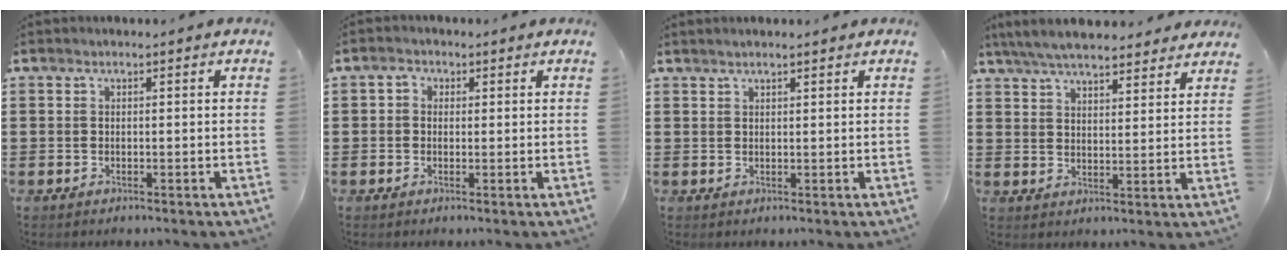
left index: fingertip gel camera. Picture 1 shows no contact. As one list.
[{"total": 1.5, "force": [0.0, 1.4, 0.6], "torque": [-0.014, 0.008, -0.003]}, {"total": 1.2, "force": [1.1, 0.0, 0.3], "torque": [-0.007, 0.002, 0.020]}, {"total": 6.3, "force": [5.9, 0.8, 2.0], "torque": [-0.058, -0.016, 0.109]}]